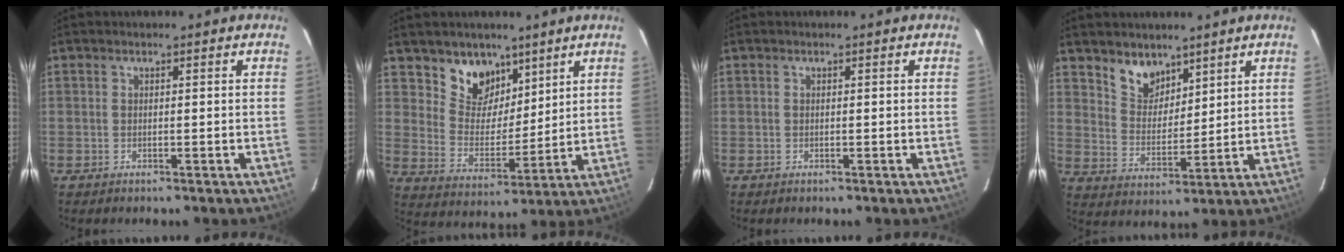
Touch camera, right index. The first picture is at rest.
{"total": 9.7, "force": [6.6, 6.5, 2.9], "torque": [-0.053, -0.004, 0.125]}
{"total": 0.0}
{"total": 7.3, "force": [5.5, 4.2, 2.5], "torque": [-0.036, 0.006, 0.109]}